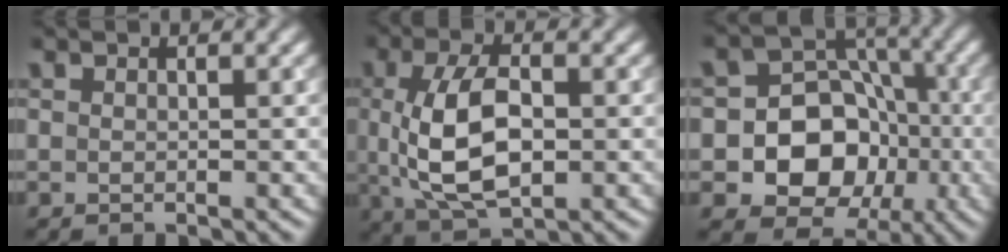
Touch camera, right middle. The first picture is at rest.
{"total": 7.6, "force": [-0.1, 3.7, 6.6], "torque": [-0.134, -0.001, -0.001]}
{"total": 9.7, "force": [-2.5, 8.3, 4.5], "torque": [-0.052, 0.009, -0.073]}